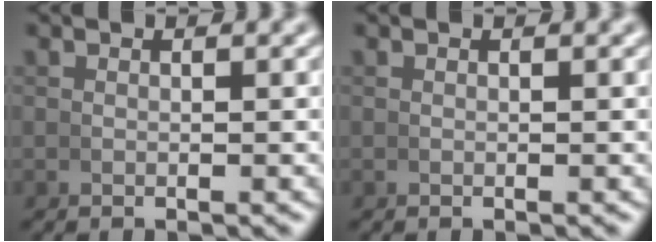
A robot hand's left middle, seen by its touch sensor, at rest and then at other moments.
{"total": 0.0}